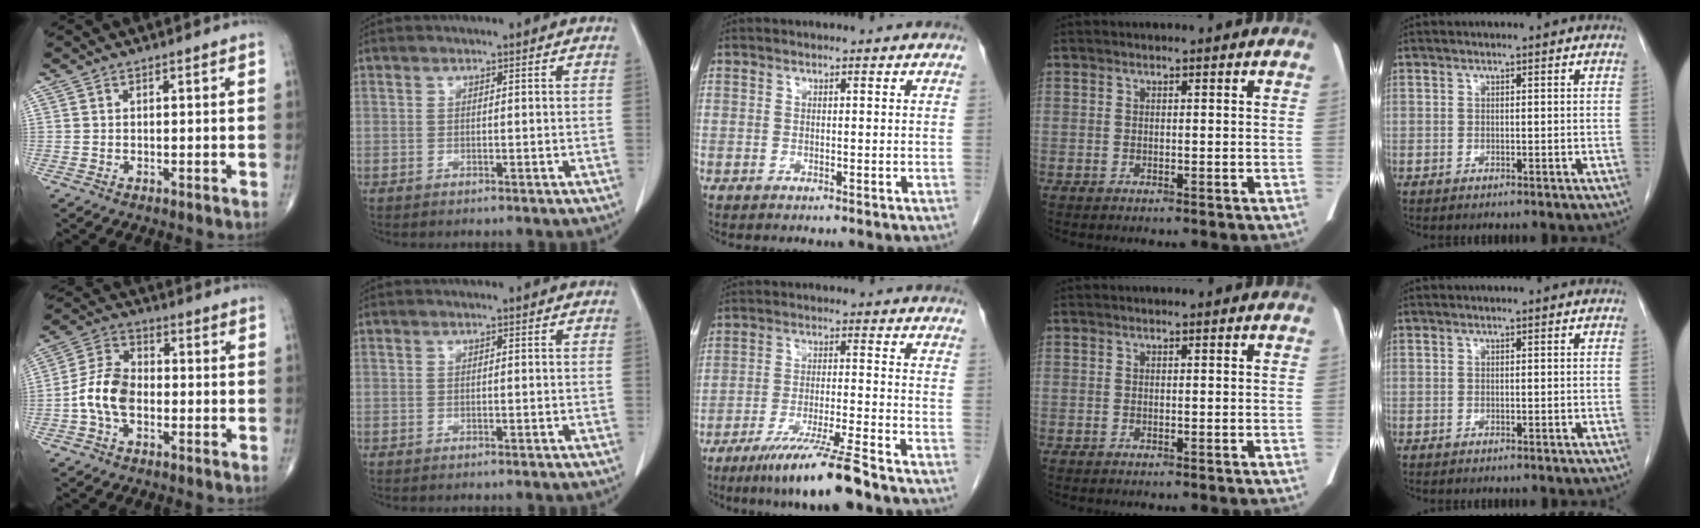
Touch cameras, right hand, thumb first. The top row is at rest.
{"thumb": {"total": 8.8, "force": [-2.1, 5.6, 6.5], "torque": [-0.124, 0.028, -0.050]}, "middle": {"total": 9.8, "force": [-7.3, -0.7, 6.5], "torque": [-0.113, -0.033, -0.129]}}